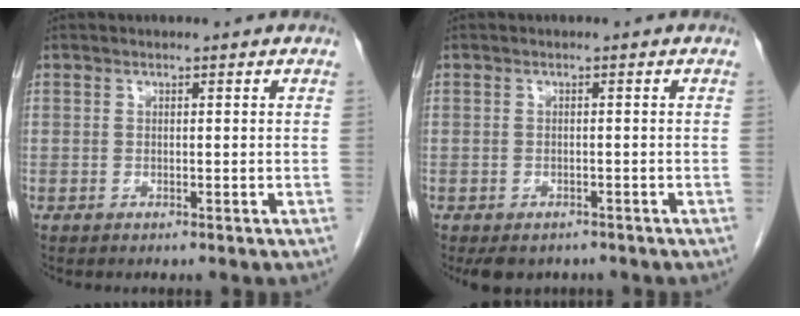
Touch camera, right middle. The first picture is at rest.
{"total": 4.6, "force": [-3.6, 2.5, 1.3], "torque": [-0.012, 0.001, -0.048]}